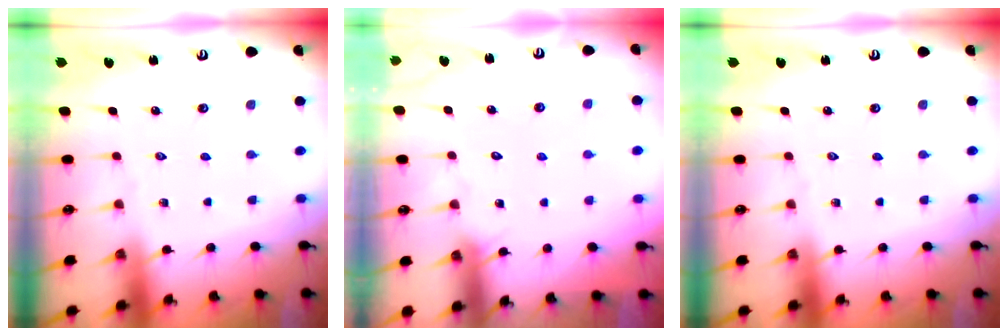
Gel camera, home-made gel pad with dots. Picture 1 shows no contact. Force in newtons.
{"total": 3.6, "press": 3.6, "slide": 0.2}
{"total": 0.0}